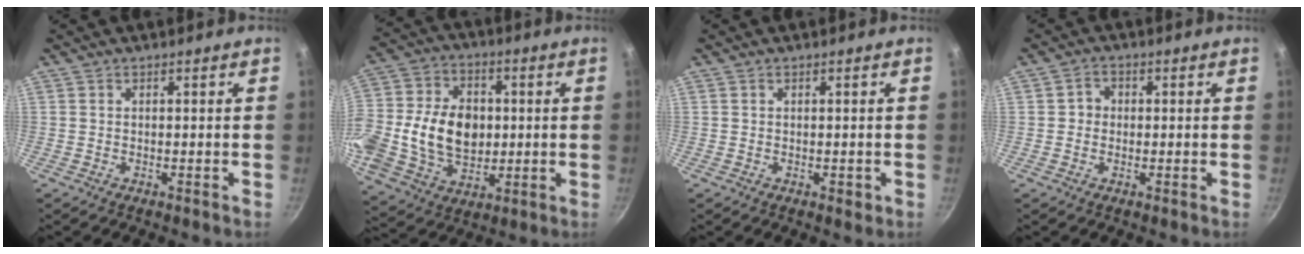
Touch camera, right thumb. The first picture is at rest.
{"total": 22.5, "force": [-0.1, 16.9, 14.8], "torque": [-0.292, 0.028, 0.003]}
{"total": 1.2, "force": [-0.2, 0.8, 0.9], "torque": [-0.009, 0.001, -0.001]}
{"total": 2.7, "force": [0.0, 2.5, 1.1], "torque": [-0.004, 0.007, -0.005]}